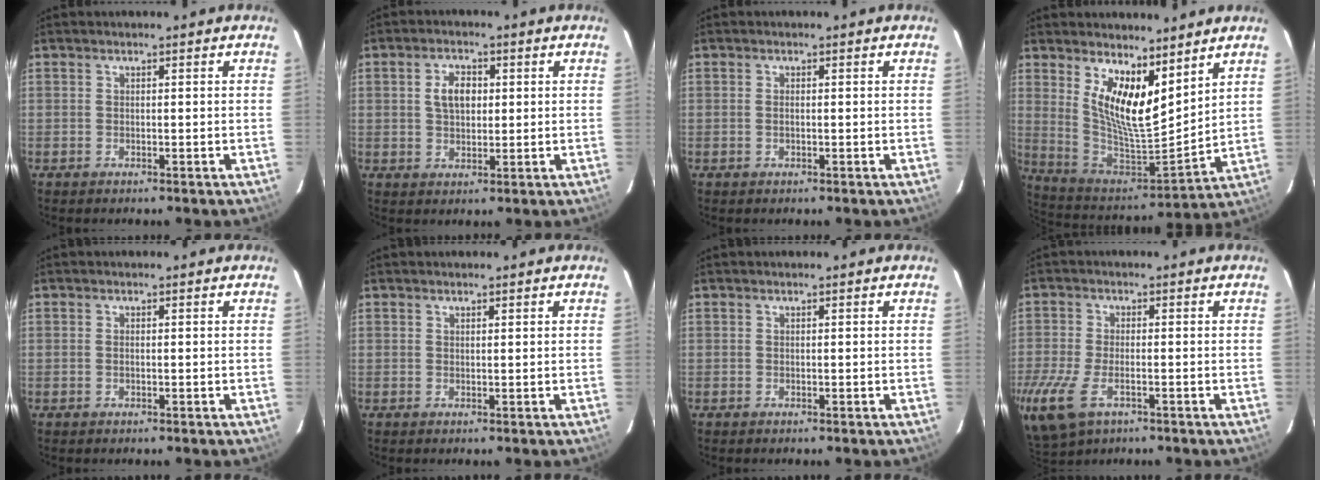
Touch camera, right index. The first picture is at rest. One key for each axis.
{"total": 5.1, "fx": 1.0, "fy": 3.3, "fz": 3.8, "tx": -0.069, "ty": 0.011, "tz": 0.021}
{"total": 0.8, "fx": -0.1, "fy": 0.4, "fz": 0.7, "tx": -0.016, "ty": 0.001, "tz": -0.003}
{"total": 15.0, "fx": 8.5, "fy": 5.1, "fz": 11.3, "tx": -0.208, "ty": -0.015, "tz": 0.163}
{"total": 0.6, "fx": 0.0, "fy": 0.2, "fz": 0.5, "tx": -0.012, "ty": 0.001, "tz": -0.002}
{"total": 0.6, "fx": 0.6, "fy": 0.0, "fz": 0.3, "tx": -0.007, "ty": -0.002, "tz": 0.008}
{"total": 0.0}
{"total": 9.8, "fx": -4.2, "fy": 5.1, "fz": 7.3, "tx": -0.163, "ty": -0.034, "tz": -0.071}